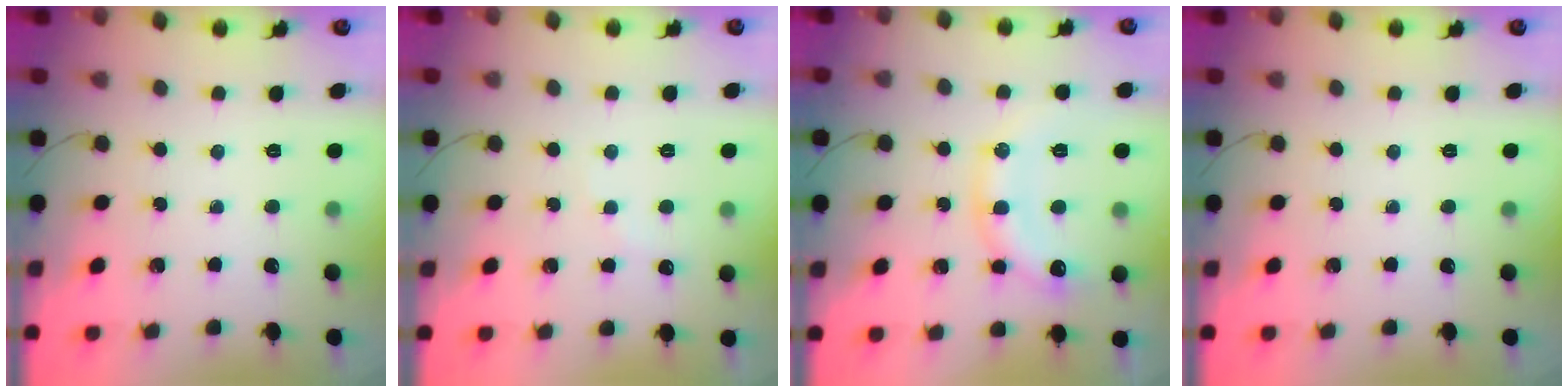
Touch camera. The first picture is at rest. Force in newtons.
{"total": 5.2, "press": 5.0, "slide": 1.4}
{"total": 13.8, "press": 13.7, "slide": 1.6}
{"total": 0.0}